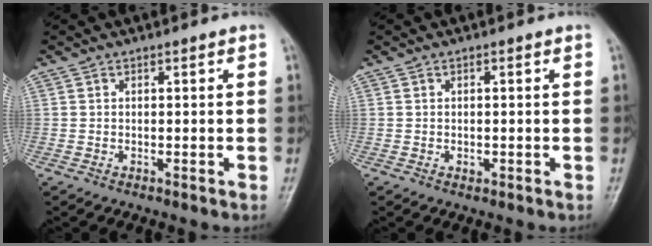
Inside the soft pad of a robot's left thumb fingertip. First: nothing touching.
{"total": 0.9, "force": [-0.2, 0.7, 0.6], "torque": [-0.004, 0.000, -0.001]}